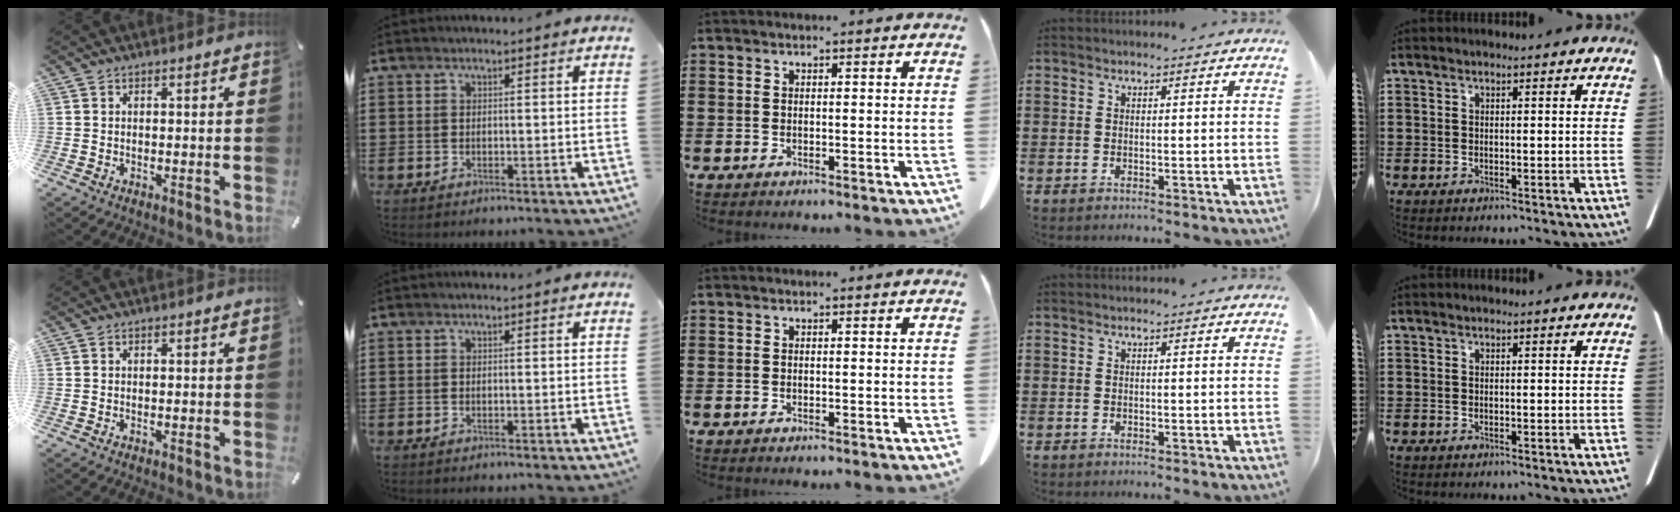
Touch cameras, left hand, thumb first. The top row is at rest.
{}